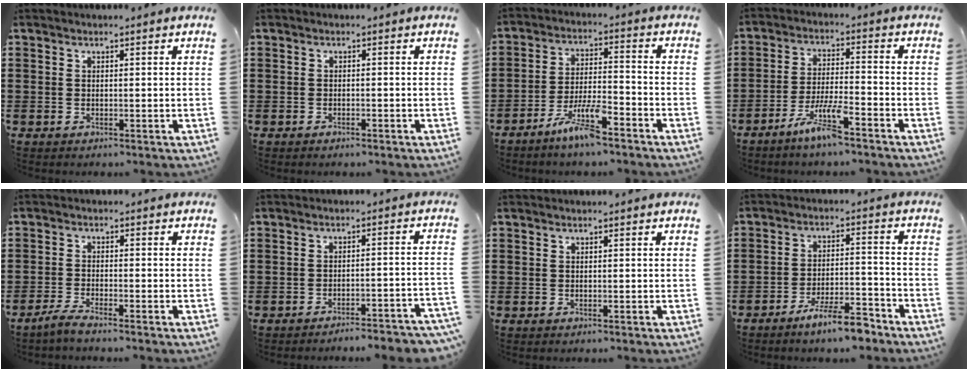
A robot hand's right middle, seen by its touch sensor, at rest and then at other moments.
{"total": 0.8, "force": [-0.8, 0.2, 0.1], "torque": [-0.005, 0.000, -0.016]}
{"total": 7.5, "force": [-5.4, 1.5, 5.1], "torque": [-0.108, -0.003, -0.102]}
{"total": 7.0, "force": [-5.0, 0.8, 4.8], "torque": [-0.104, -0.009, -0.095]}
{"total": 2.4, "force": [-2.0, -0.1, 1.3], "torque": [-0.038, -0.001, -0.043]}
{"total": 3.4, "force": [-3.3, -0.3, 0.8], "torque": [-0.015, -0.002, -0.070]}
{"total": 0.0}
{"total": 7.4, "force": [-6.1, 0.9, 4.1], "torque": [-0.075, 0.002, -0.114]}